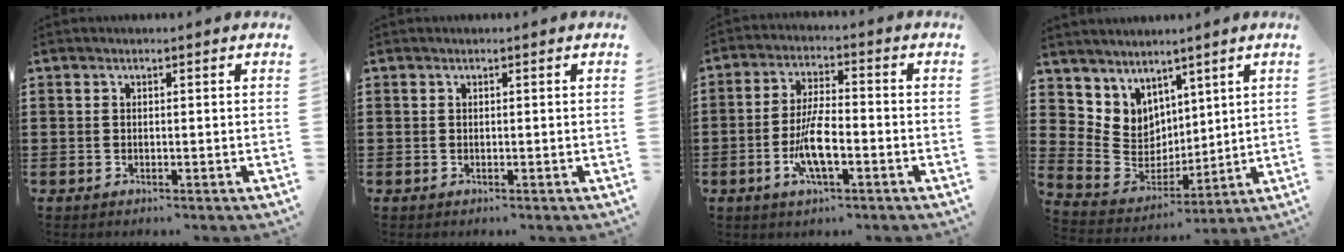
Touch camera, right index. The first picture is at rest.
{"total": 0.0}
{"total": 7.8, "force": [-2.5, 2.2, 7.1], "torque": [-0.151, -0.014, -0.048]}
{"total": 6.5, "force": [3.8, 5.3, -0.3], "torque": [-0.049, -0.042, 0.074]}